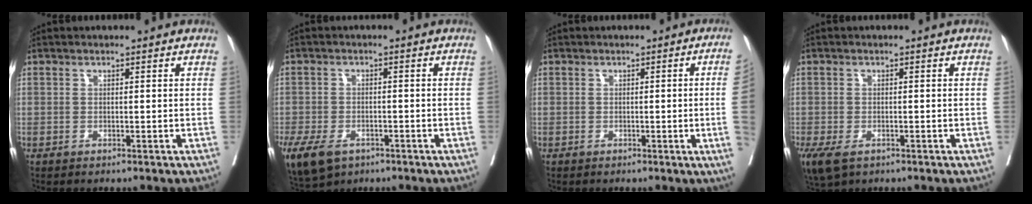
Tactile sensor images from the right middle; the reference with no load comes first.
{"total": 12.5, "force": [-7.1, 7.8, 6.8], "torque": [-0.176, -0.015, -0.107]}
{"total": 6.4, "force": [-0.7, -2.1, 6.0], "torque": [-0.076, -0.015, -0.005]}
{"total": 6.8, "force": [-3.7, 3.8, 4.2], "torque": [-0.103, -0.018, -0.061]}